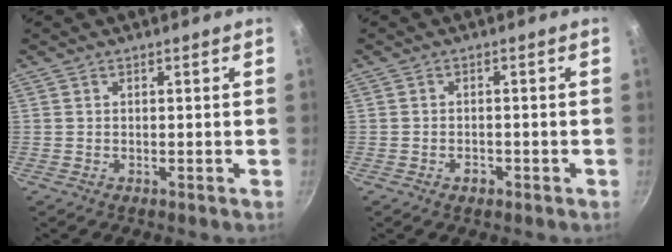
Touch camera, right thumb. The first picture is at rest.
{"total": 2.0, "force": [-1.0, 1.3, 1.0], "torque": [-0.012, 0.011, -0.014]}